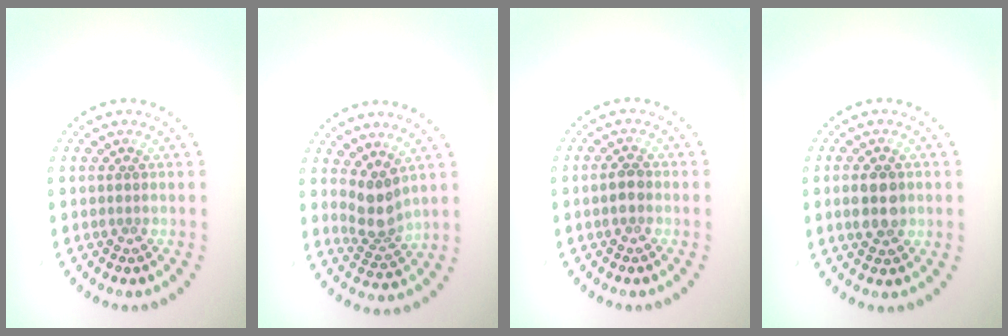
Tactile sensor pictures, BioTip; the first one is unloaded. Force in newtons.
{"total": 2.9, "press": 2.4, "slide": 1.7}
{"total": 1.4, "press": 1.4, "slide": 0.2}
{"total": 3.2, "press": 3.2, "slide": 0.1}